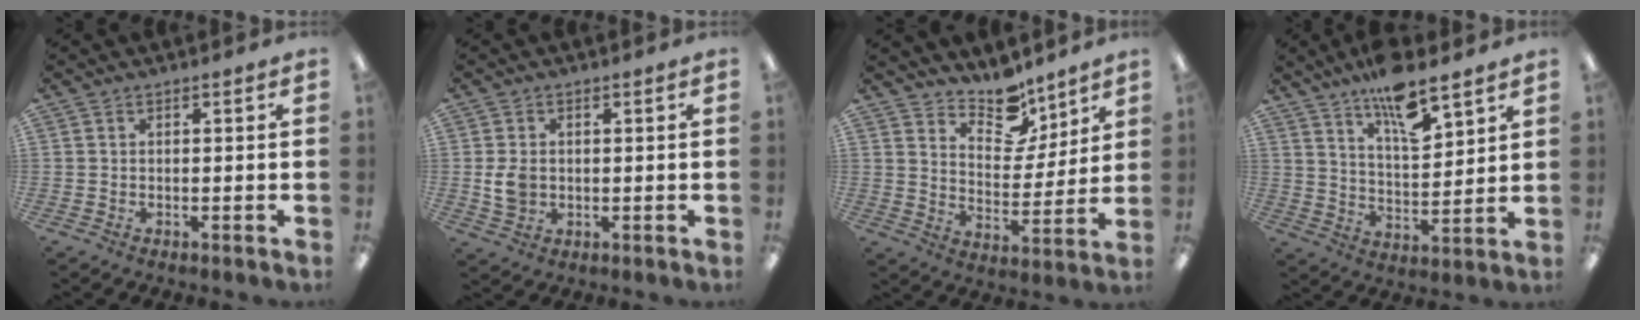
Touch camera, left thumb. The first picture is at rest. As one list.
[{"total": 4.9, "force": [0.0, 3.8, 3.0], "torque": [-0.061, 0.000, -0.002]}, {"total": 10.5, "force": [9.1, 4.6, 2.8], "torque": [-0.044, -0.069, 0.167]}, {"total": 12.1, "force": [9.1, 3.7, 7.1], "torque": [-0.115, -0.054, 0.158]}]